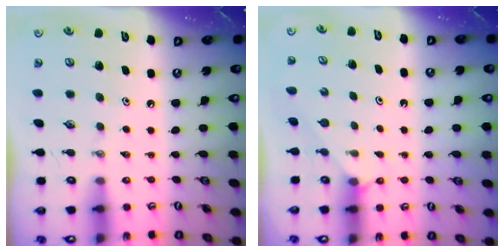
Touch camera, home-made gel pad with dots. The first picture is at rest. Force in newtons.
{"total": 3.8, "press": 3.7, "slide": 0.3}